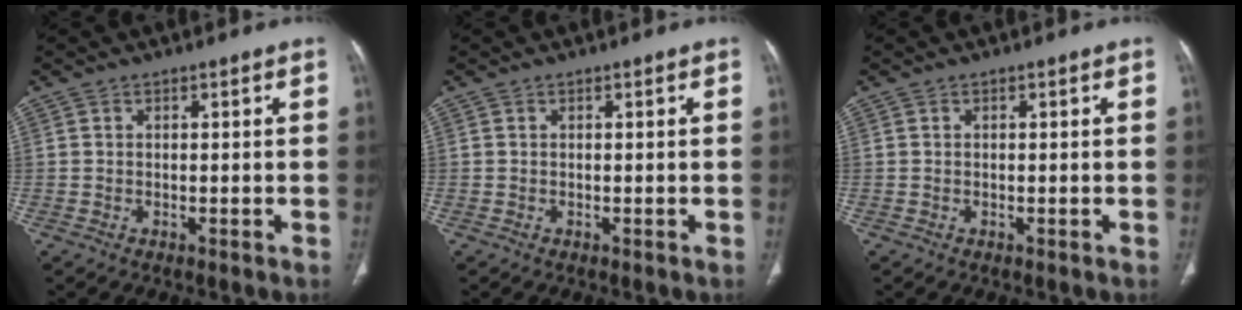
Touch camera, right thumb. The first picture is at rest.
{"total": 0.0}
{"total": 0.0}